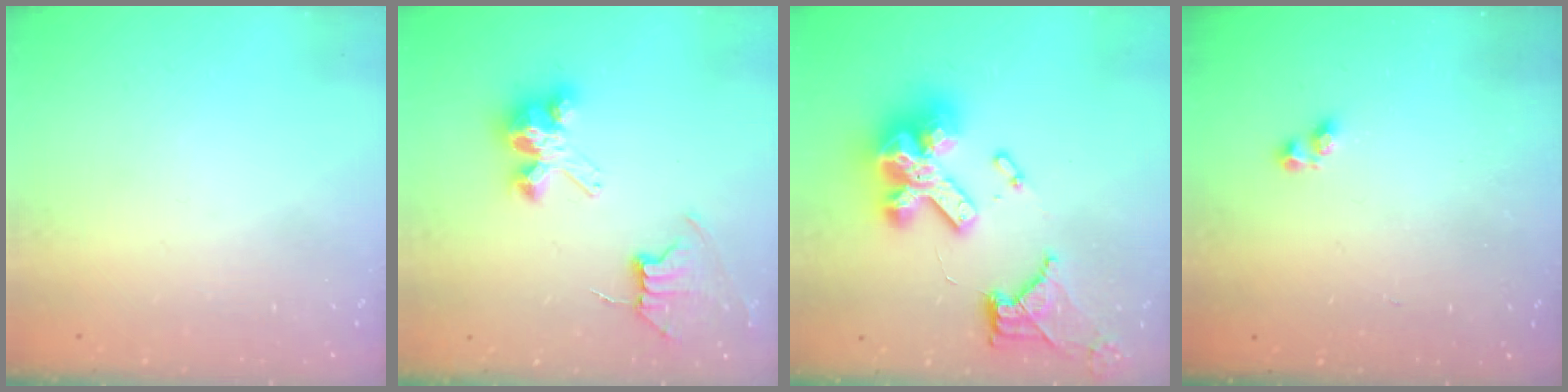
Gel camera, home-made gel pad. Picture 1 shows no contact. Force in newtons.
{"total": 7.9, "press": 7.8, "slide": 0.6}
{"total": 19.6, "press": 18.8, "slide": 5.5}
{"total": 0.9, "press": 0.4, "slide": 0.8}